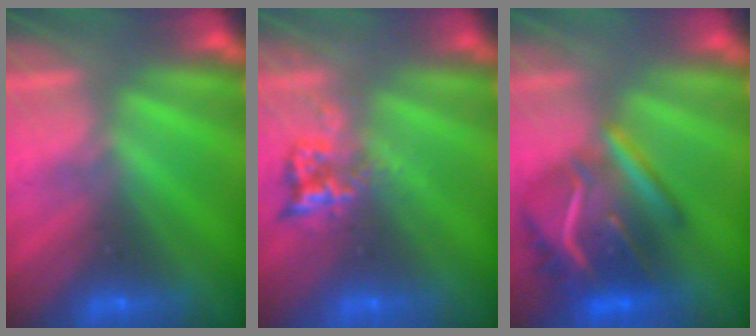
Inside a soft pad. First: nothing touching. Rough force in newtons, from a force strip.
{"total": 2.4}
{"total": 7.8}